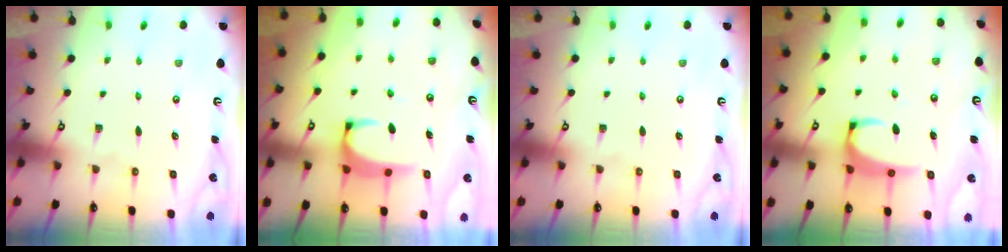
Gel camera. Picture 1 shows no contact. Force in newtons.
{"total": 2.1, "press": 2.0, "slide": 0.3}
{"total": 0.0}
{"total": 2.4, "press": 2.3, "slide": 0.8}